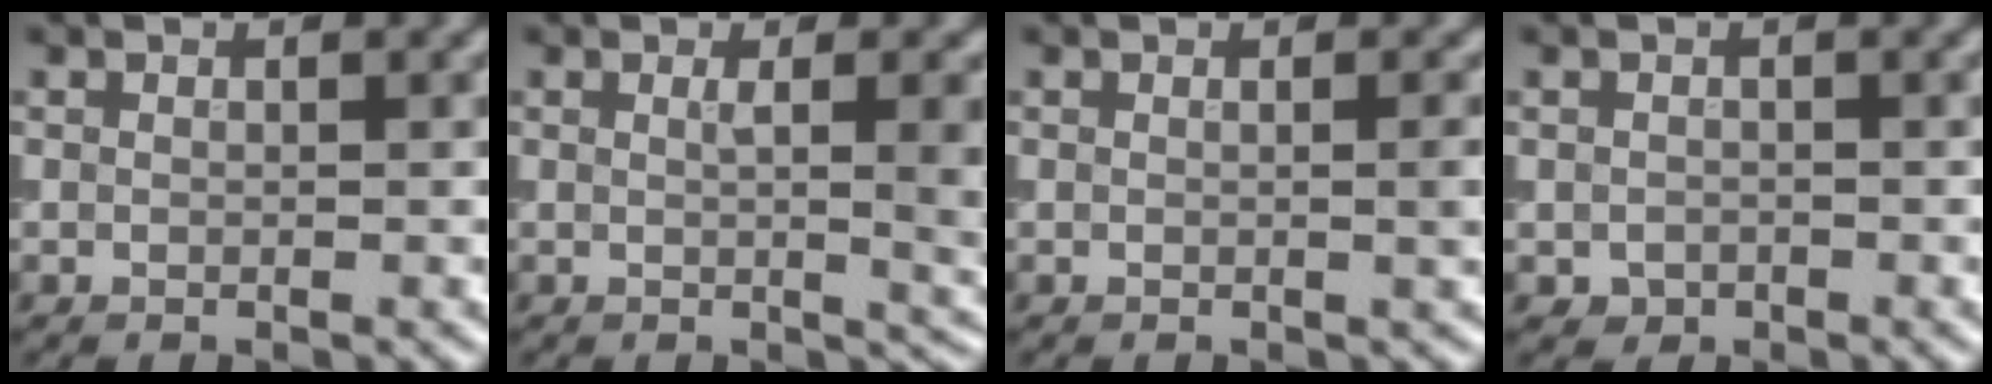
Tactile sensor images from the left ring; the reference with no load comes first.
{"total": 4.7, "force": [0.4, 1.5, 4.4], "torque": [-0.046, -0.001, 0.007]}
{"total": 1.5, "force": [0.0, 0.4, 1.5], "torque": [-0.014, 0.002, -0.004]}
{"total": 0.9, "force": [-0.4, 0.8, 0.2], "torque": [0.002, -0.003, -0.008]}